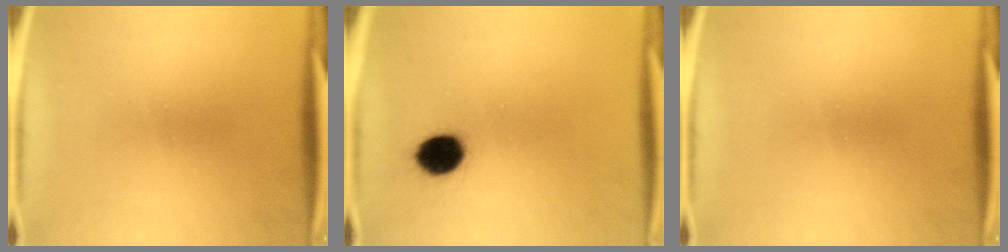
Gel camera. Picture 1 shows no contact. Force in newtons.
{"total": 8.0}
{"total": 0.0}